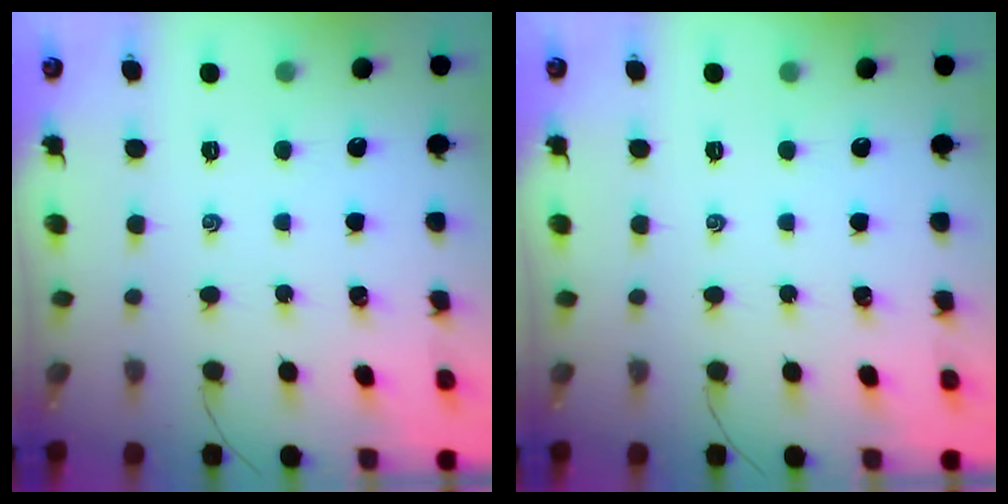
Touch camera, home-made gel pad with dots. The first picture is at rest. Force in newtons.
{"total": 0.0}